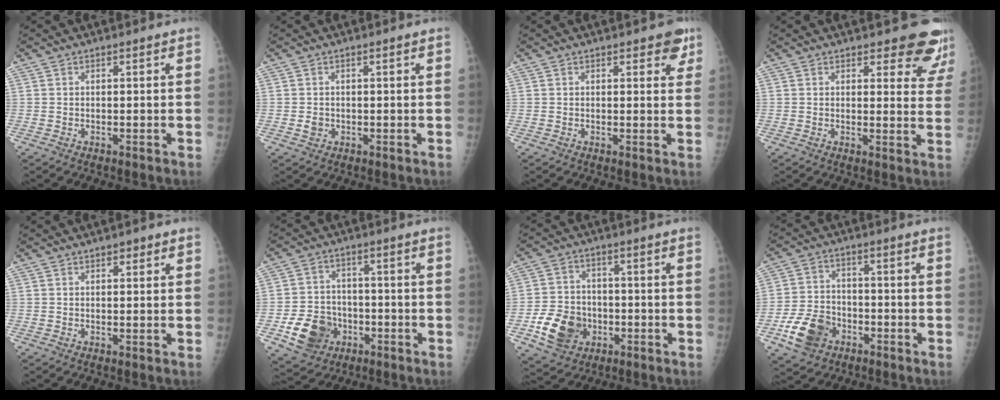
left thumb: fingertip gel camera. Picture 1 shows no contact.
{"total": 1.4, "force": [-0.2, 1.2, 0.7], "torque": [-0.006, 0.003, -0.001]}
{"total": 3.4, "force": [2.1, 1.7, 2.0], "torque": [0.006, -0.006, 0.019]}
{"total": 9.3, "force": [8.4, 3.1, 2.5], "torque": [0.016, -0.057, 0.070]}
{"total": 2.1, "force": [1.2, 0.8, 1.5], "torque": [-0.013, -0.003, 0.015]}
{"total": 10.4, "force": [-3.9, 8.5, 4.5], "torque": [-0.052, 0.020, -0.058]}
{"total": 10.7, "force": [-3.5, 8.6, 5.3], "torque": [-0.069, 0.014, -0.057]}
{"total": 9.6, "force": [-4.5, 7.0, 4.8], "torque": [-0.077, 0.021, -0.079]}